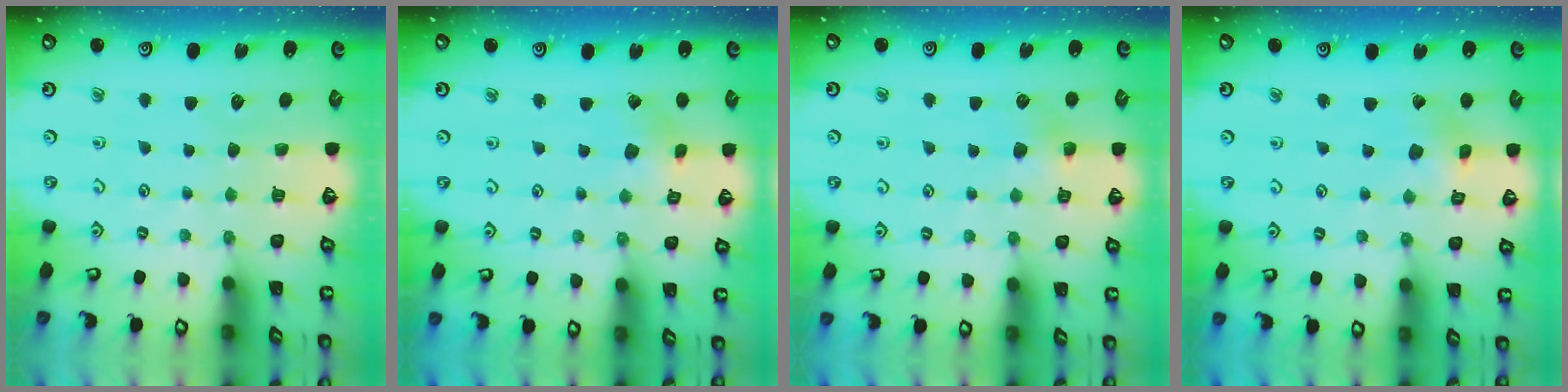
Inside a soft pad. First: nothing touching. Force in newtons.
{"total": 3.4, "press": 3.3, "slide": 0.4}
{"total": 7.4, "press": 7.4, "slide": 0.3}
{"total": 2.4, "press": 2.3, "slide": 0.4}